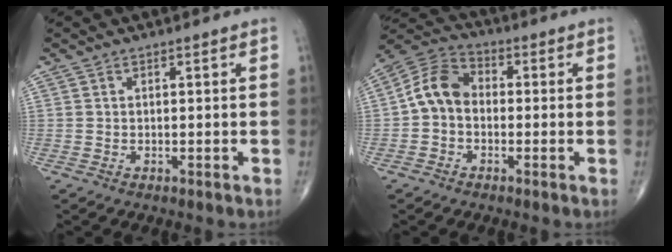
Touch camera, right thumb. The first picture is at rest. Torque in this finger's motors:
{"motor_torque": [-0.24, 0.55, 0.35, -0.33, 0.22]}